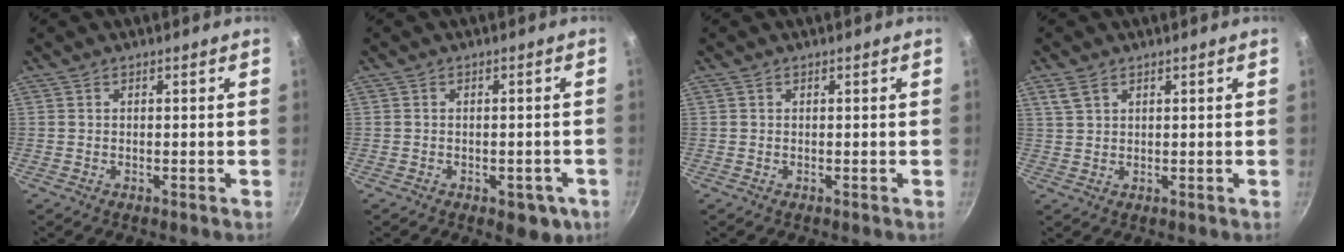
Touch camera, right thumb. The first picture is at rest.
{"total": 5.4, "force": [-2.4, 3.0, 3.7], "torque": [-0.021, 0.016, -0.018]}
{"total": 0.0}
{"total": 3.1, "force": [1.8, 1.9, 1.7], "torque": [-0.031, -0.002, 0.039]}